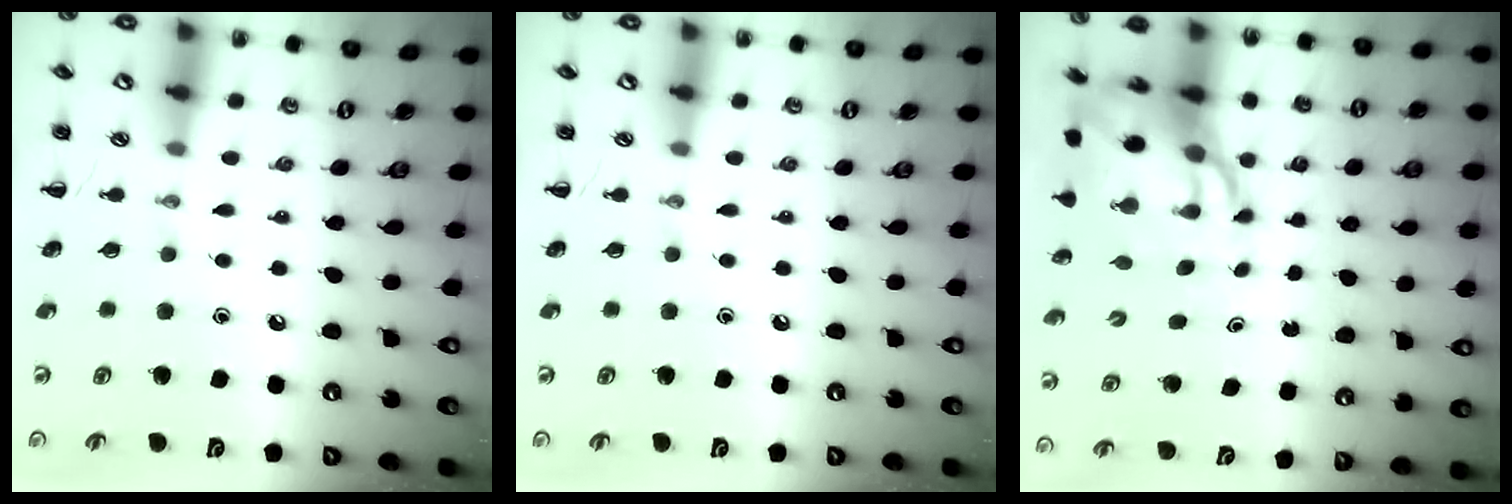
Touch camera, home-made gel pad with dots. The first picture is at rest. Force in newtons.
{"total": 0.0}
{"total": 10.2, "press": 9.9, "slide": 2.6}